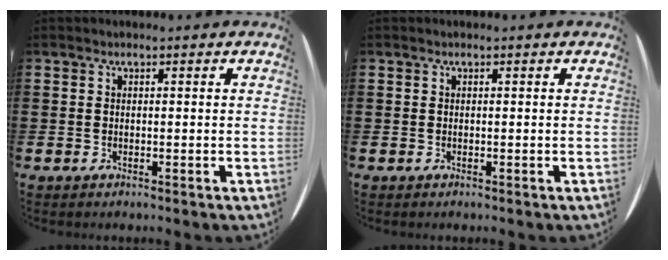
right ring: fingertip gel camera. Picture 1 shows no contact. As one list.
[{"total": 0.0}]